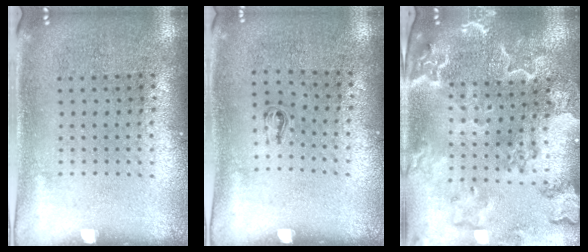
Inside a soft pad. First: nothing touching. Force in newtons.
{"total": 0.5, "press": 0.3, "slide": 0.5}
{"total": 3.3, "press": 3.0, "slide": 1.5}